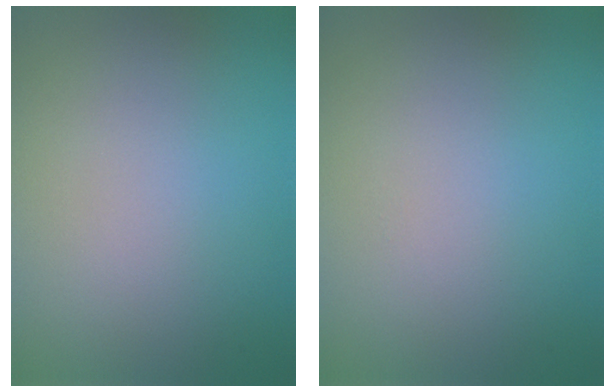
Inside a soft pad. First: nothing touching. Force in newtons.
{"total": 0.0}